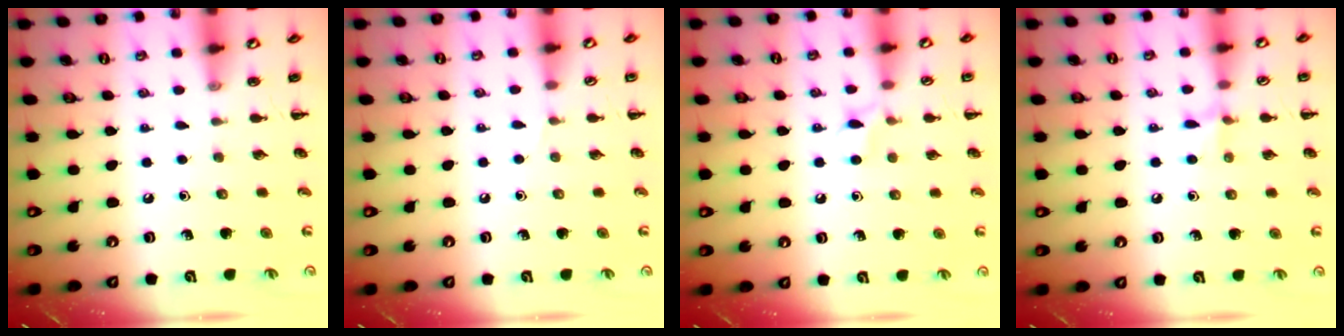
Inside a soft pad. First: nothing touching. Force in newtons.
{"total": 3.0, "press": 2.8, "slide": 1.0}
{"total": 3.4, "press": 3.2, "slide": 1.1}
{"total": 6.0, "press": 5.7, "slide": 1.8}